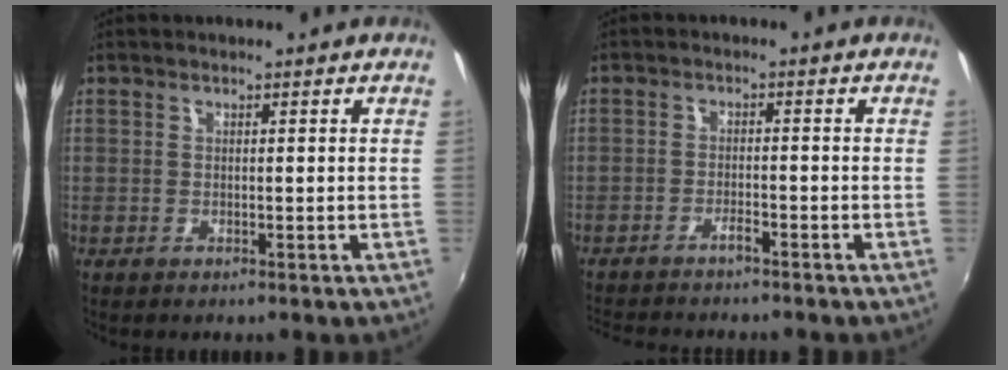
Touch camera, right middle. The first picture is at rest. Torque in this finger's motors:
{"motor_torque": [1.07, -1.07, 0.08, 0.04]}